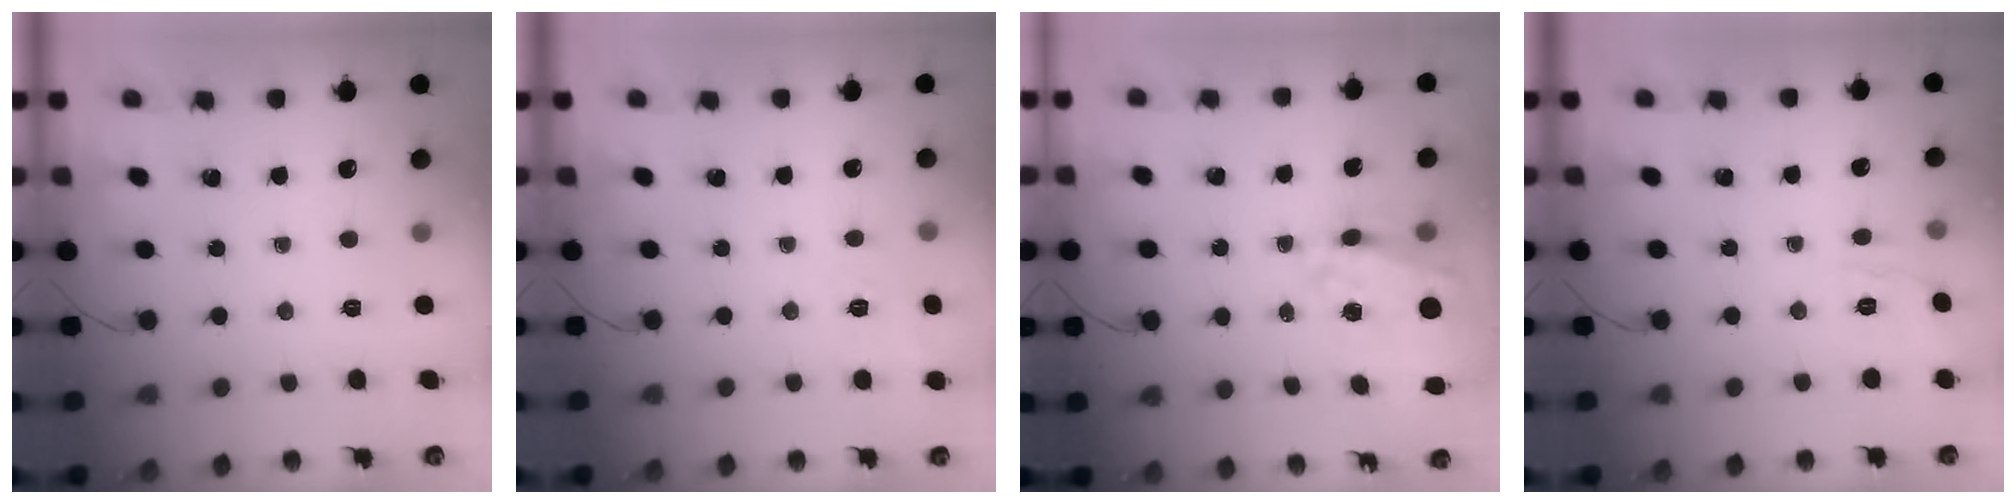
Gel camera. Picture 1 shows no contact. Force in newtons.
{"total": 8.2, "press": 7.9, "slide": 2.1}
{"total": 17.2, "press": 16.8, "slide": 3.8}
{"total": 3.7, "press": 3.5, "slide": 1.4}